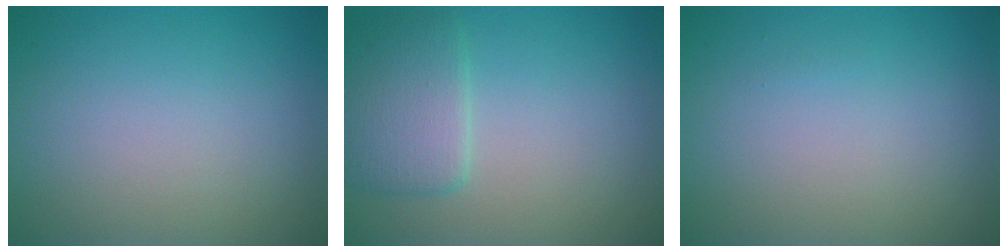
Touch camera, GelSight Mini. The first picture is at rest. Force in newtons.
{"total": 3.4, "press": 3.4, "slide": 0.4}
{"total": 0.0}